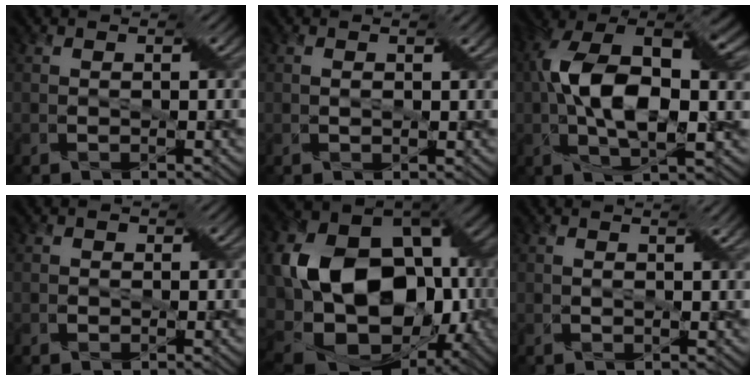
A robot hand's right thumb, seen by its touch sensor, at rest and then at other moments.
{"total": 1.2, "force": [0.4, 0.5, 1.0], "torque": [-0.023, 0.000, 0.010]}
{"total": 14.2, "force": [1.3, 7.3, 12.1], "torque": [-0.237, 0.009, 0.022]}
{"total": 0.9, "force": [-0.1, 0.8, 0.2], "torque": [-0.007, -0.002, -0.003]}
{"total": 20.0, "force": [-0.6, 14.9, 13.3], "torque": [-0.288, -0.030, 0.015]}
{"total": 1.7, "force": [0.8, 0.3, 1.4], "torque": [-0.027, 0.002, 0.016]}